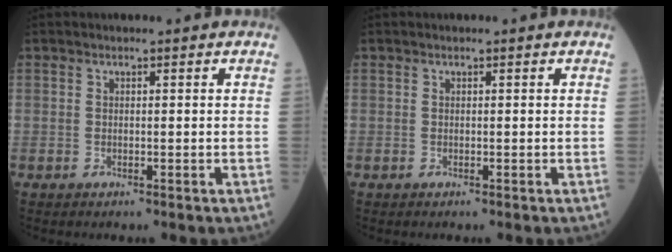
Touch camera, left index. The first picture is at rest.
{"total": 0.0}